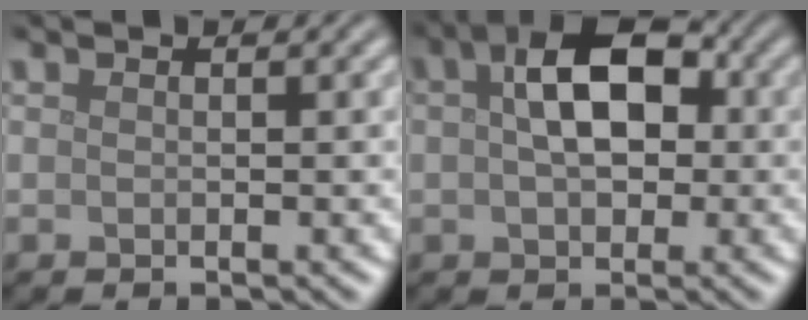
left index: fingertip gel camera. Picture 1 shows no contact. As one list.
[{"total": 6.9, "force": [1.1, 4.2, 5.4], "torque": [-0.079, 0.016, 0.010]}]